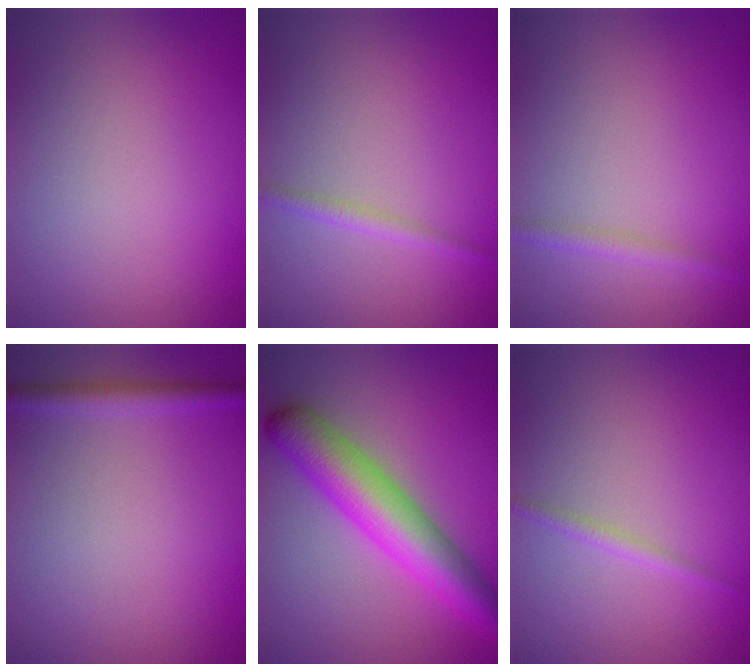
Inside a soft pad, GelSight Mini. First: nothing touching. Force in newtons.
{"total": 1.3, "press": 1.3, "slide": 0.1}
{"total": 1.4, "press": 1.4, "slide": 0.1}
{"total": 1.8, "press": 1.8, "slide": 0.1}
{"total": 7.9, "press": 7.9, "slide": 0.2}
{"total": 1.1, "press": 1.1, "slide": 0.0}